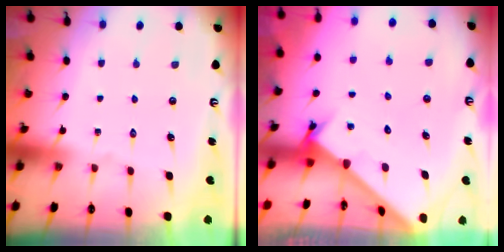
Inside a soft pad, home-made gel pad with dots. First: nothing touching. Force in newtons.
{"total": 2.3, "press": 2.3, "slide": 0.0}